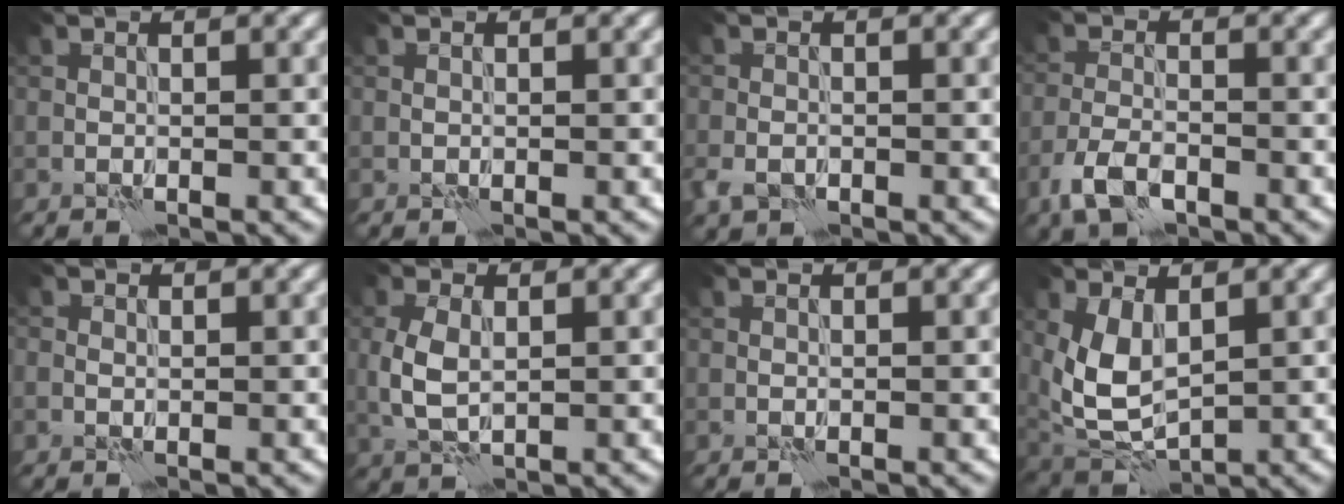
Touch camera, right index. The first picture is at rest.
{"total": 0.0}
{"total": 1.8, "force": [-0.8, 1.4, 0.8], "torque": [-0.019, -0.003, -0.022]}
{"total": 3.5, "force": [-2.3, 1.7, 2.1], "torque": [-0.045, -0.004, -0.052]}
{"total": 0.6, "force": [0.2, 0.5, 0.2], "torque": [-0.006, -0.004, 0.001]}
{"total": 3.4, "force": [0.4, 2.2, 2.6], "torque": [-0.067, 0.000, 0.009]}
{"total": 0.0}
{"total": 5.4, "force": [1.4, 3.3, 4.1], "torque": [-0.104, -0.007, 0.031]}